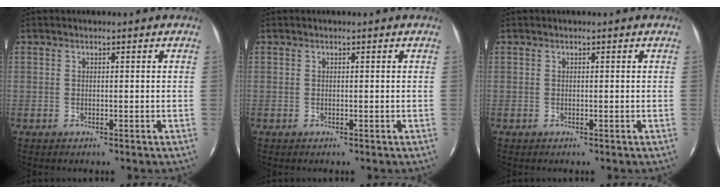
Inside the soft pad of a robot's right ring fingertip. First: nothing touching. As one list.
[{"total": 0.0}, {"total": 0.0}]